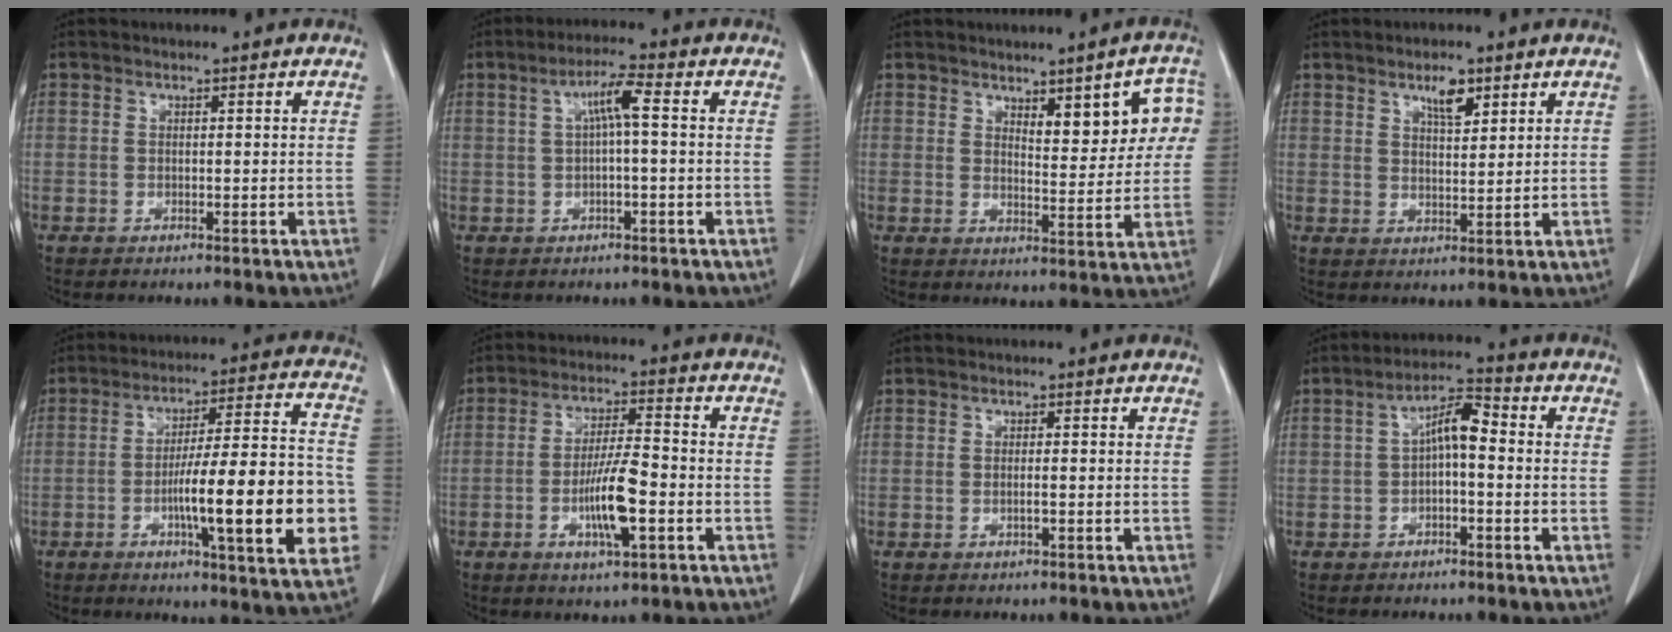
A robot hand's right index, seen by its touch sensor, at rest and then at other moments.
{"total": 4.2, "force": [0.6, 0.3, 4.2], "torque": [-0.075, 0.015, 0.011]}
{"total": 8.4, "force": [3.4, 2.7, 7.2], "torque": [-0.080, 0.011, 0.046]}
{"total": 4.1, "force": [2.5, 1.3, 2.9], "torque": [-0.051, -0.001, 0.043]}
{"total": 19.7, "force": [-4.7, 1.9, 19.0], "torque": [-0.242, 0.012, -0.062]}
{"total": 8.3, "force": [-2.5, 1.2, 7.8], "torque": [-0.144, 0.001, -0.043]}
{"total": 0.6, "force": [-0.1, -0.1, 0.6], "torque": [-0.010, 0.001, 0.000]}
{"total": 5.8, "force": [-0.1, 1.8, 5.5], "torque": [-0.099, 0.026, -0.006]}